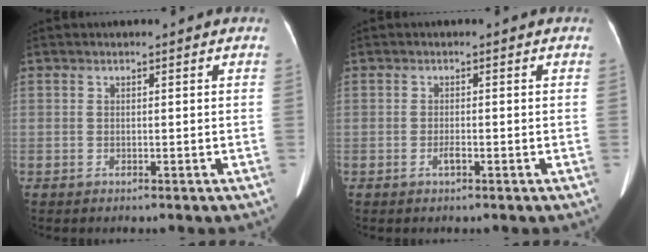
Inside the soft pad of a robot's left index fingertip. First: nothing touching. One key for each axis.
{"total": 1.0, "fx": -0.6, "fy": 0.1, "fz": 0.8, "tx": -0.019, "ty": -0.001, "tz": -0.009}